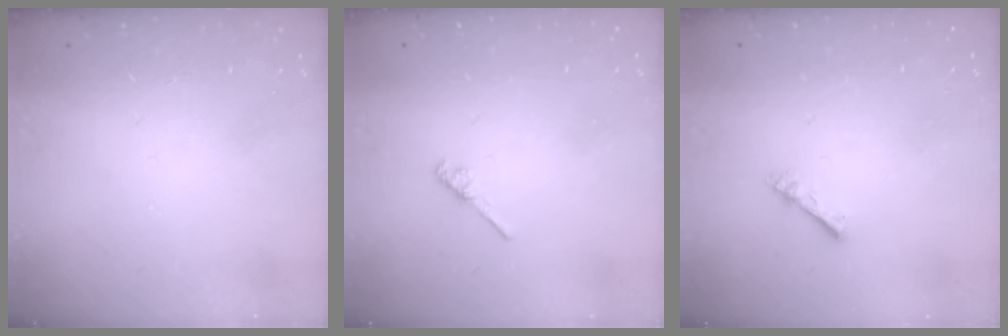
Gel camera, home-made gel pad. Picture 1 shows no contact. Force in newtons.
{"total": 2.7, "press": 2.7, "slide": 0.4}
{"total": 2.4, "press": 2.4, "slide": 0.2}